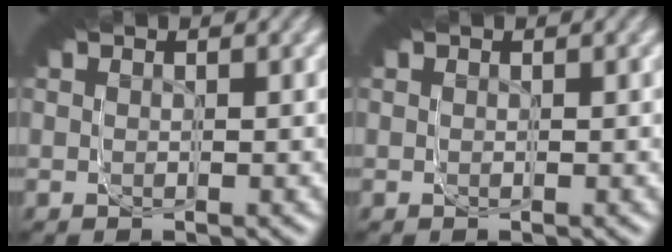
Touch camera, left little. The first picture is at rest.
{"total": 0.0}